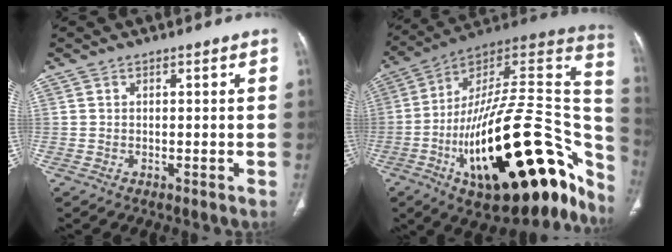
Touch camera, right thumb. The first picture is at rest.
{"total": 41.0, "force": [-14.2, 16.2, 34.9], "torque": [-0.423, 0.068, -0.219]}